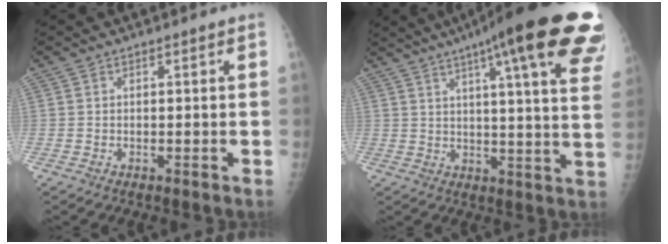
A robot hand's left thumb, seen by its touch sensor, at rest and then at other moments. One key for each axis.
{"total": 26.9, "fx": 15.9, "fy": 4.2, "fz": 21.2, "tx": -0.242, "ty": -0.027, "tz": 0.196}